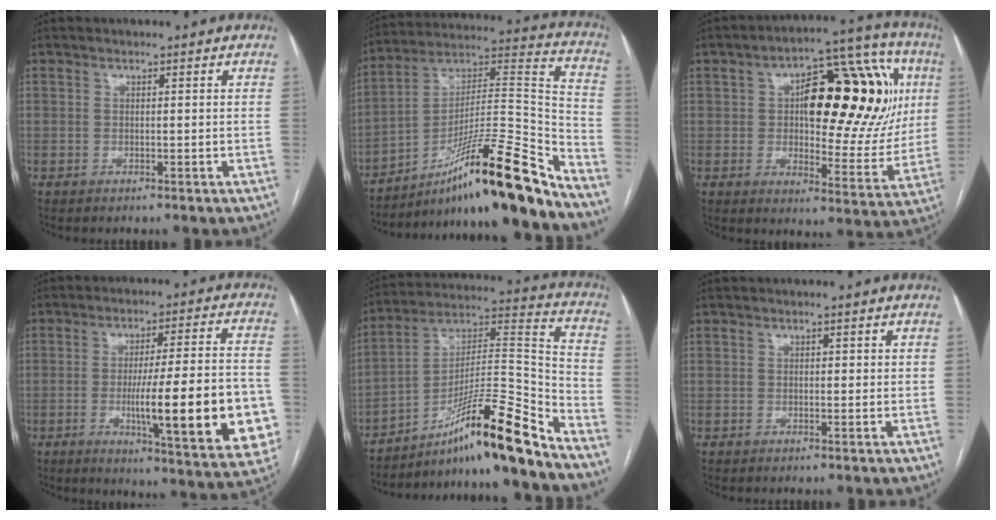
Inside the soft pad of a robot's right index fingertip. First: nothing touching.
{"total": 23.5, "force": [-17.0, 0.2, 16.2], "torque": [-0.233, 0.014, -0.283]}
{"total": 23.4, "force": [5.1, 9.7, 20.7], "torque": [-0.278, 0.045, 0.076]}
{"total": 20.9, "force": [-4.5, 2.5, 20.3], "torque": [-0.231, 0.000, -0.052]}
{"total": 19.0, "force": [-14.1, -1.0, 12.8], "torque": [-0.219, 0.019, -0.235]}
{"total": 0.9, "force": [0.3, 0.5, 0.6], "torque": [-0.006, 0.003, 0.003]}